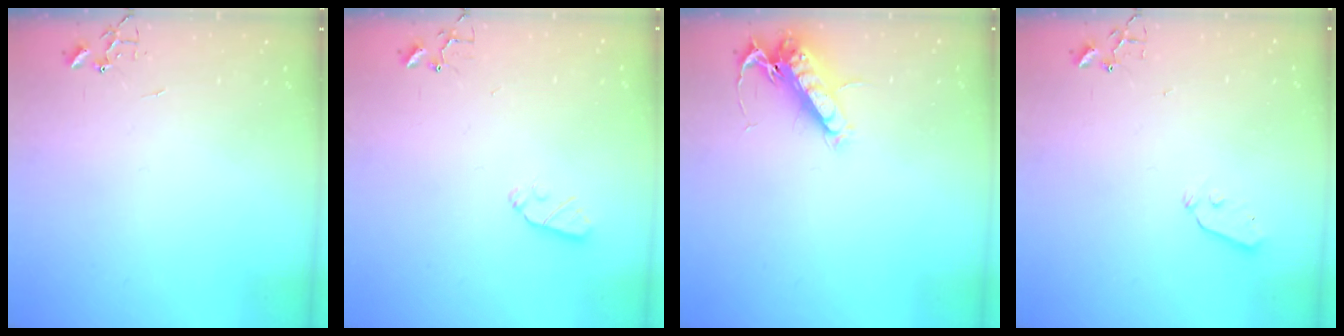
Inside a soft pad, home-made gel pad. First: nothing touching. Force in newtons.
{"total": 6.2, "press": 6.2, "slide": 0.3}
{"total": 13.8, "press": 13.7, "slide": 1.5}
{"total": 4.3, "press": 4.3, "slide": 0.7}